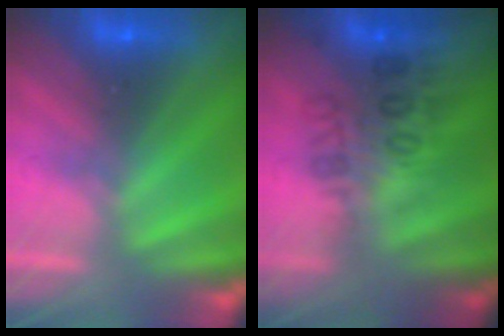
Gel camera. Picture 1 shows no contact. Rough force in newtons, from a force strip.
{"total": 2.9}